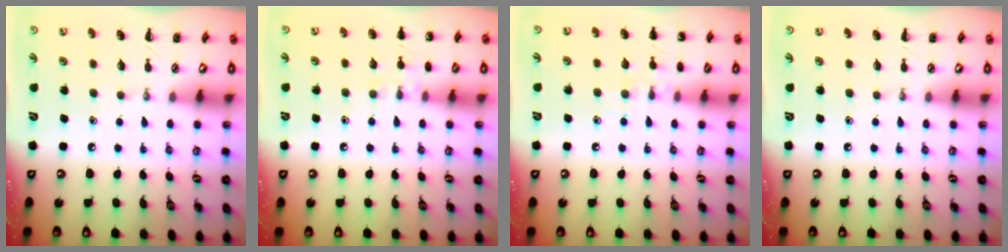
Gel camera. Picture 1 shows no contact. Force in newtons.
{"total": 7.1, "press": 6.7, "slide": 2.2}
{"total": 7.9, "press": 7.7, "slide": 1.6}
{"total": 0.0}